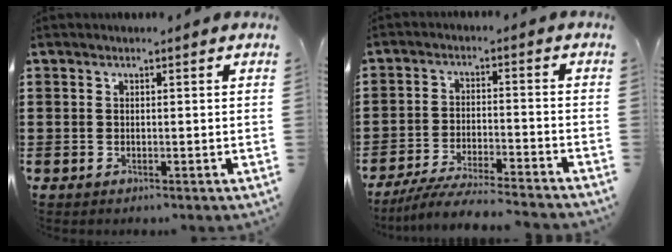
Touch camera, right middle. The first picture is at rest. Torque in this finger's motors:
{"motor_torque": [1.17, -0.97, 0.21, 0.05]}